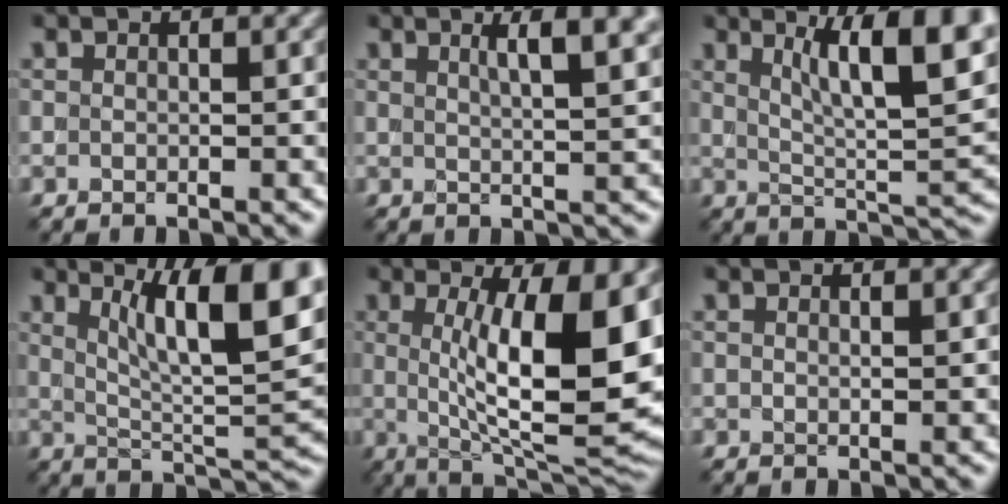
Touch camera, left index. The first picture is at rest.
{"total": 5.4, "force": [2.8, 1.5, 4.3], "torque": [-0.032, 0.012, 0.030]}
{"total": 10.5, "force": [4.9, 2.8, 8.8], "torque": [-0.110, 0.002, 0.075]}
{"total": 11.5, "force": [5.3, 2.9, 9.8], "torque": [-0.129, -0.003, 0.084]}
{"total": 12.8, "force": [1.6, 3.5, 12.2], "torque": [-0.160, -0.007, 0.028]}
{"total": 0.9, "force": [0.9, 0.0, 0.0], "torque": [0.002, 0.001, 0.012]}